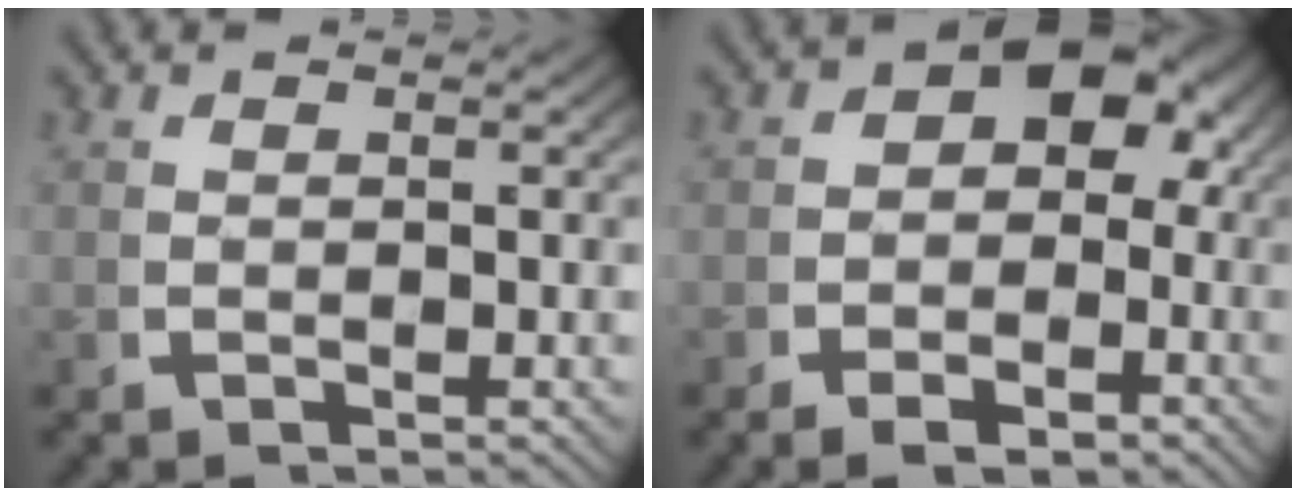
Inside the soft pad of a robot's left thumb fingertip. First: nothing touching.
{"total": 5.9, "force": [-0.2, 4.0, 4.3], "torque": [-0.051, -0.012, -0.004]}